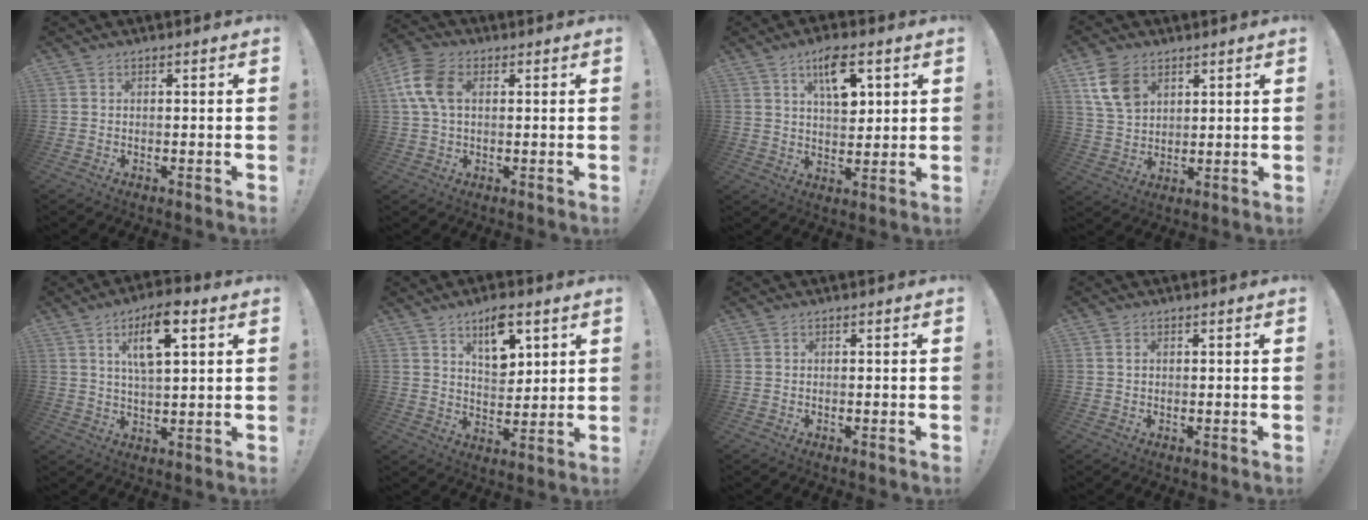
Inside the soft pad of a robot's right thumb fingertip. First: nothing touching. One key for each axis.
{"total": 10.8, "fx": 2.3, "fy": 7.2, "fz": 7.8, "tx": -0.168, "ty": 0.009, "tz": 0.047}
{"total": 11.4, "fx": 5.0, "fy": 5.5, "fz": 8.7, "tx": -0.127, "ty": -0.009, "tz": 0.084}
{"total": 10.7, "fx": 5.4, "fy": 7.2, "fz": 5.7, "tx": -0.112, "ty": -0.009, "tz": 0.109}
{"total": 11.0, "fx": 4.8, "fy": 4.2, "fz": 9.0, "tx": -0.139, "ty": -0.005, "tz": 0.080}
{"total": 11.0, "fx": 6.0, "fy": 5.6, "fz": 7.3, "tx": -0.101, "ty": -0.026, "tz": 0.104}
{"total": 0.0}
{"total": 0.8, "fx": 0.3, "fy": 0.6, "fz": 0.4, "tx": -0.007, "ty": 0.002, "tz": 0.006}